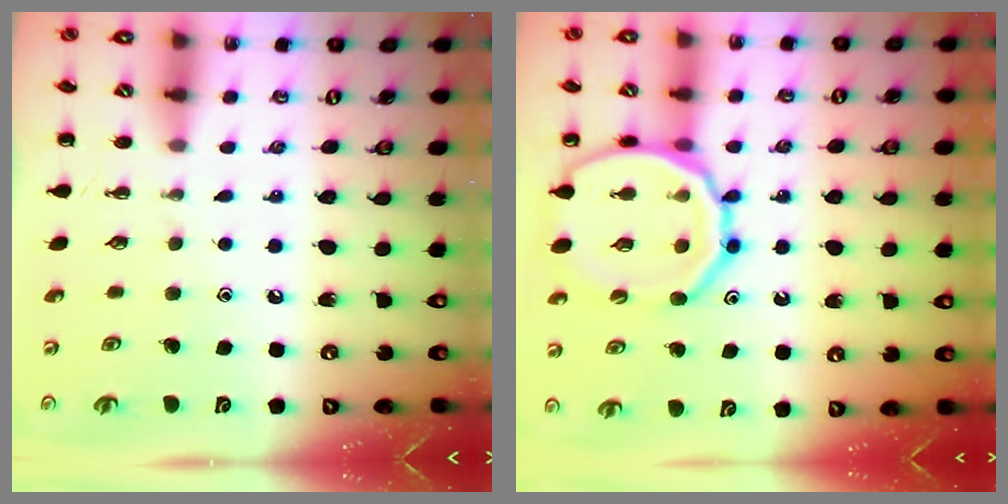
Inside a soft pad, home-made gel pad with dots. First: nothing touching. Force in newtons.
{"total": 18.7, "press": 18.6, "slide": 2.3}